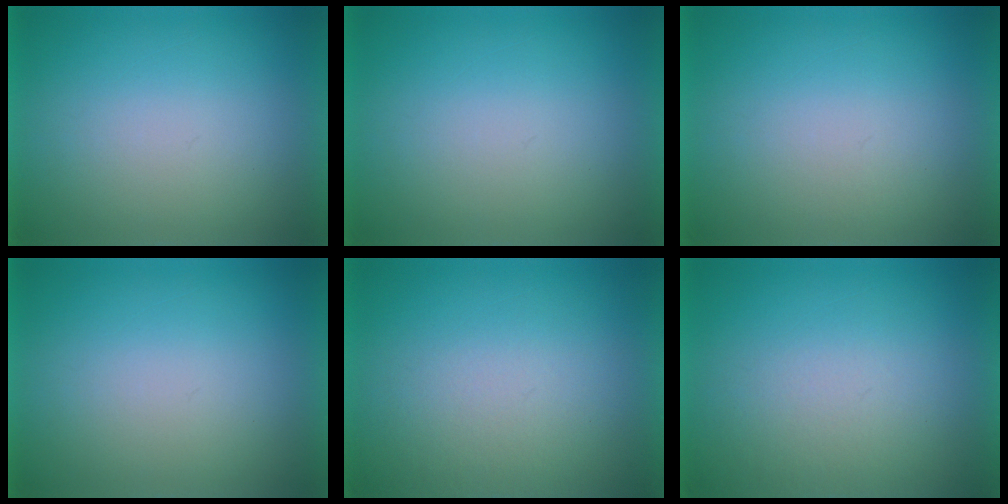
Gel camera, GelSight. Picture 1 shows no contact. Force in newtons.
{"total": 0.0}
{"total": 1.0}
{"total": 0.0}
{"total": 3.7}
{"total": 3.7}